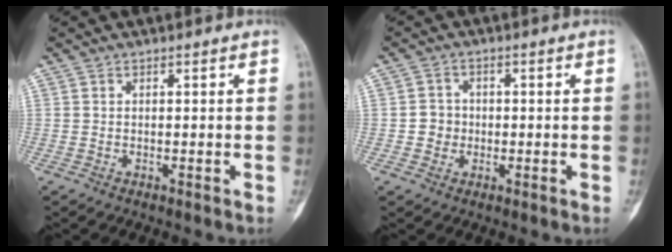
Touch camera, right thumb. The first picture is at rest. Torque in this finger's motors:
{"motor_torque": [0.72, 0.57, 0.30, -0.44, 0.08]}